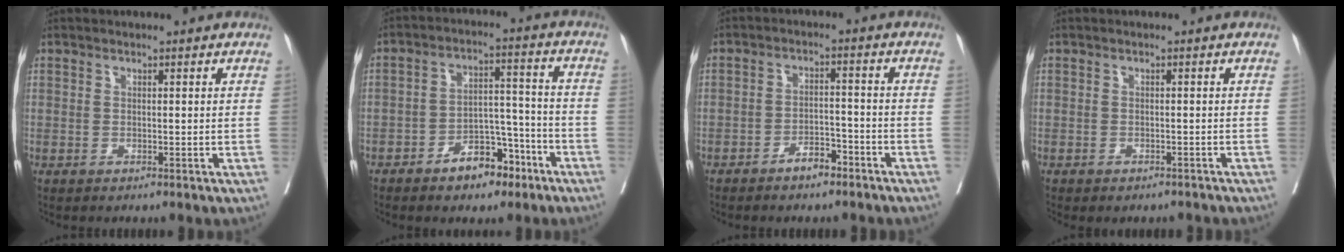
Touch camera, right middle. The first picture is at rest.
{"total": 8.4, "force": [-5.4, 4.2, 4.9], "torque": [-0.075, 0.025, -0.083]}
{"total": 4.1, "force": [-3.1, 1.6, 2.2], "torque": [-0.037, 0.006, -0.050]}
{"total": 3.2, "force": [-2.8, 1.3, 0.8], "torque": [-0.004, 0.002, -0.034]}